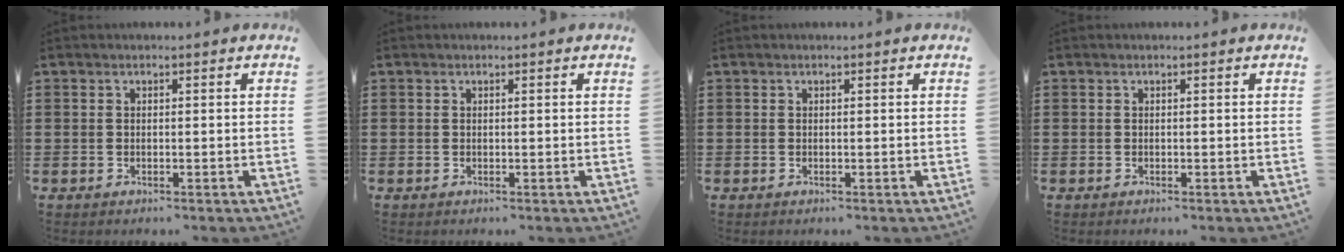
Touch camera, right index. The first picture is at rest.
{"total": 0.0}
{"total": 0.0}
{"total": 0.0}